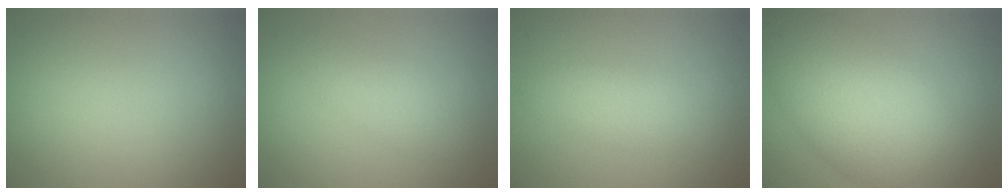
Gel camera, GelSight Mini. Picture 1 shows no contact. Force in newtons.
{"total": 2.3, "press": 2.3, "slide": 0.2}
{"total": 2.4, "press": 2.4, "slide": 0.1}
{"total": 9.5, "press": 9.5, "slide": 0.4}